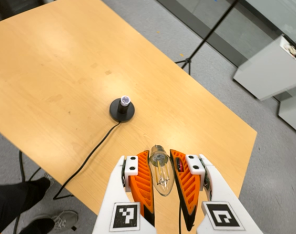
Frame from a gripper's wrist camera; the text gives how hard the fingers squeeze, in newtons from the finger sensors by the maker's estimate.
{"total": 22.8, "left": 23.5, "right": 22.2}